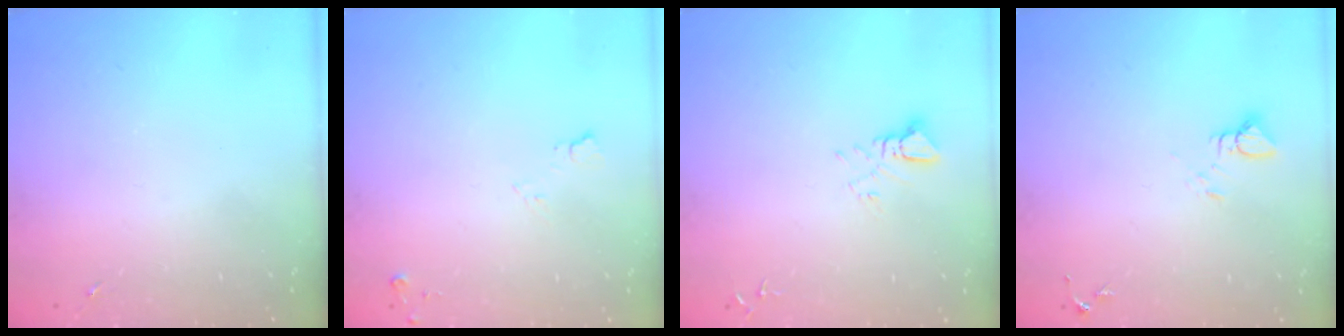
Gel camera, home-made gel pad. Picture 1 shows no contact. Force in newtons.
{"total": 5.7, "press": 5.6, "slide": 0.7}
{"total": 3.3, "press": 3.3, "slide": 0.2}
{"total": 3.1, "press": 3.1, "slide": 0.1}